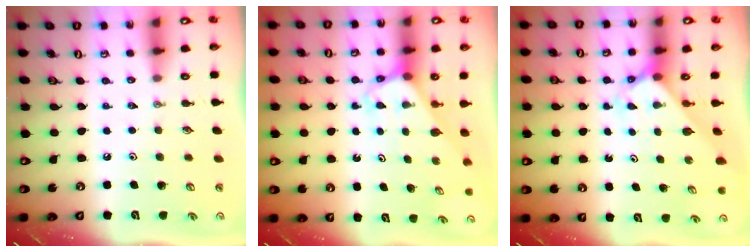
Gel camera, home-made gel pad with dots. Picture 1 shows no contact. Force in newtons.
{"total": 3.1, "press": 3.1, "slide": 0.2}
{"total": 2.4, "press": 2.4, "slide": 0.2}